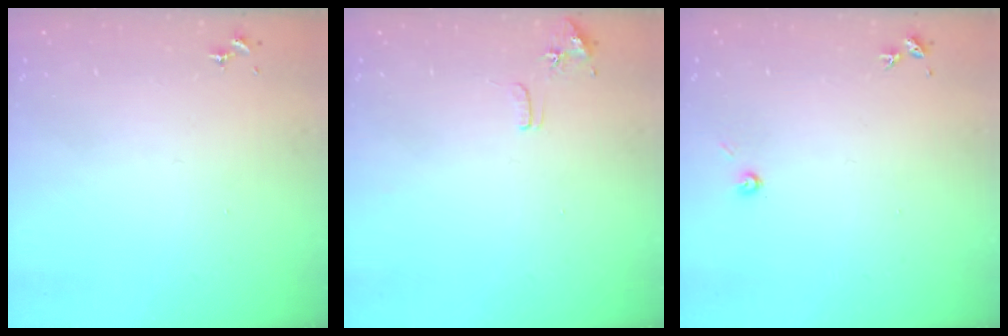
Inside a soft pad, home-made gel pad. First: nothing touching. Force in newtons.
{"total": 8.1, "press": 8.1, "slide": 0.7}
{"total": 3.9, "press": 3.9, "slide": 0.5}